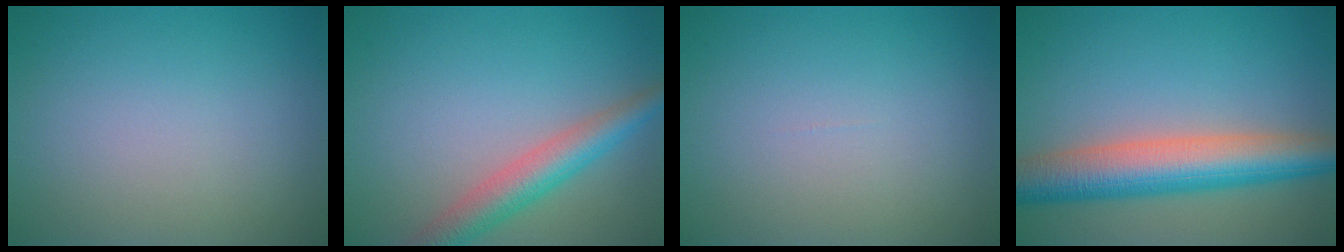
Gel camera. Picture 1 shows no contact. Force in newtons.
{"total": 4.3, "press": 4.3, "slide": 0.2}
{"total": 0.0}
{"total": 8.0, "press": 8.0, "slide": 0.2}